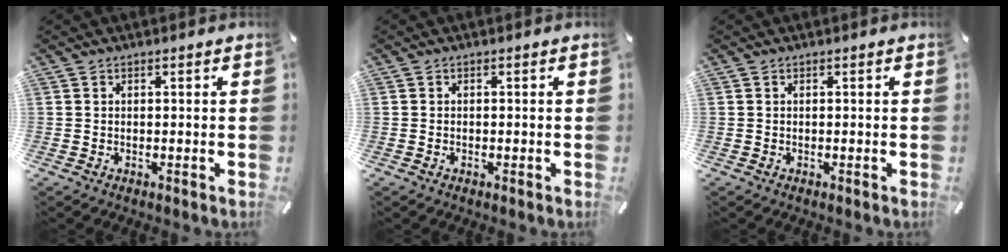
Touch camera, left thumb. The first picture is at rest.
{"total": 0.6, "force": [-0.3, 0.3, 0.4], "torque": [-0.007, 0.000, -0.006]}
{"total": 0.0}